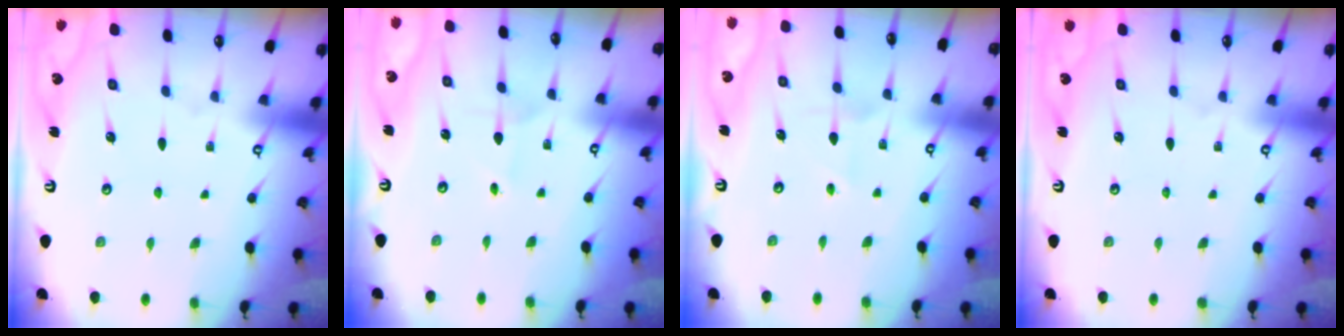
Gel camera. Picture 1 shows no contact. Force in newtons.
{"total": 1.8, "press": 1.8, "slide": 0.2}
{"total": 3.3, "press": 3.1, "slide": 1.2}
{"total": 0.0}